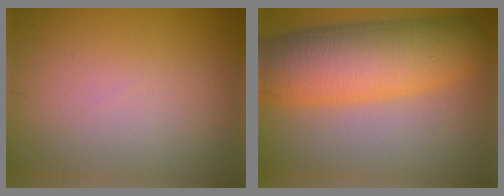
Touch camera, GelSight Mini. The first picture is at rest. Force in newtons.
{"total": 9.8, "press": 9.8, "slide": 0.1}